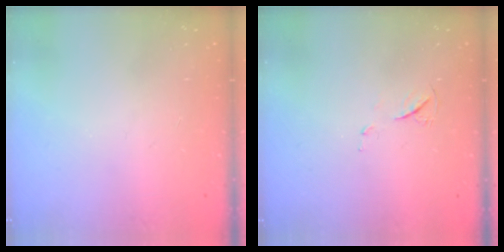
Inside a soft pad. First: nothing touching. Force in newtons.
{"total": 4.5, "press": 4.5, "slide": 0.6}